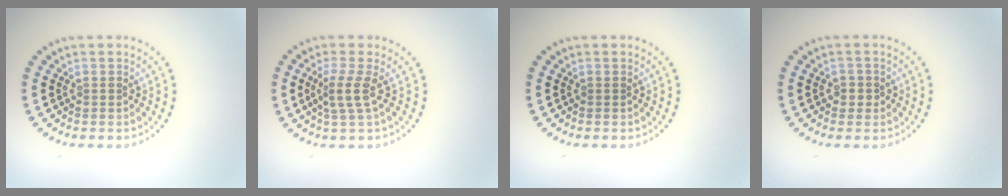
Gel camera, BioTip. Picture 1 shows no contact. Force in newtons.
{"total": 2.3, "press": 1.6, "slide": 1.6}
{"total": 0.0}
{"total": 1.2, "press": 1.0, "slide": 0.6}